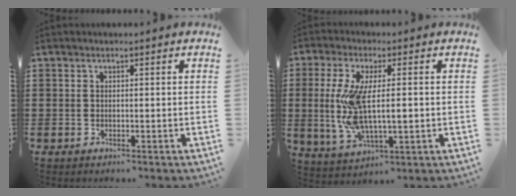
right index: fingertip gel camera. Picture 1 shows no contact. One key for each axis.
{"total": 9.6, "fx": 0.1, "fy": 3.2, "fz": 9.0, "tx": -0.198, "ty": -0.011, "tz": -0.004}